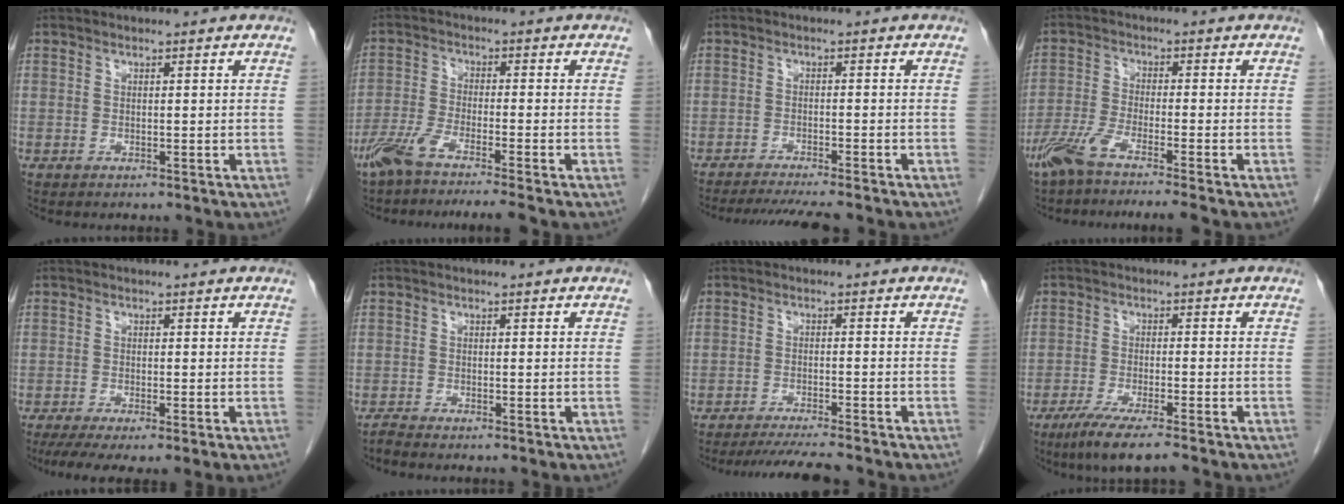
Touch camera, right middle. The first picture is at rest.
{"total": 8.2, "force": [-6.5, -0.5, 5.1], "torque": [-0.089, -0.018, -0.113]}
{"total": 8.5, "force": [-7.6, -0.1, 3.9], "torque": [-0.048, -0.018, -0.115]}
{"total": 7.5, "force": [-5.8, -0.5, 4.8], "torque": [-0.089, -0.018, -0.107]}
{"total": 6.9, "force": [-4.4, 1.3, 5.2], "torque": [-0.079, -0.019, -0.074]}
{"total": 0.7, "force": [-0.7, -0.3, 0.0], "torque": [-0.004, -0.004, -0.016]}
{"total": 6.9, "force": [-6.3, -0.5, 2.9], "torque": [-0.037, -0.019, -0.100]}
{"total": 7.1, "force": [-5.1, 0.0, 4.9], "torque": [-0.082, -0.018, -0.086]}